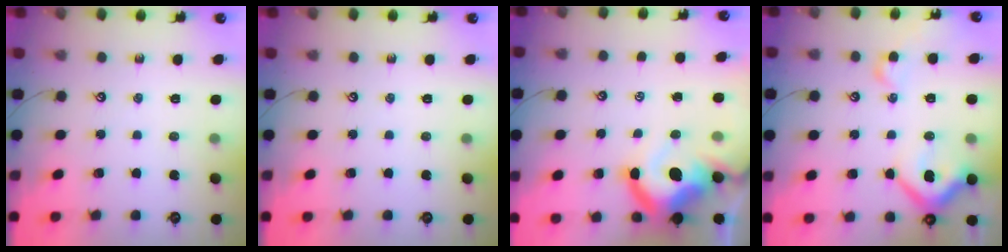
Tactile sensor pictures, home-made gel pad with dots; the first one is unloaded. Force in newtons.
{"total": 0.0}
{"total": 14.9, "press": 14.7, "slide": 2.3}
{"total": 10.9, "press": 10.7, "slide": 1.7}